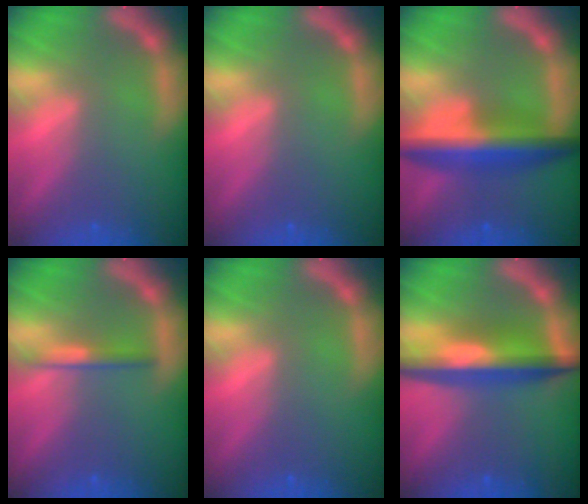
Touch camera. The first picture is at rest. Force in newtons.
{"total": 0.0}
{"total": 7.4}
{"total": 2.0}
{"total": 0.0}
{"total": 7.5}